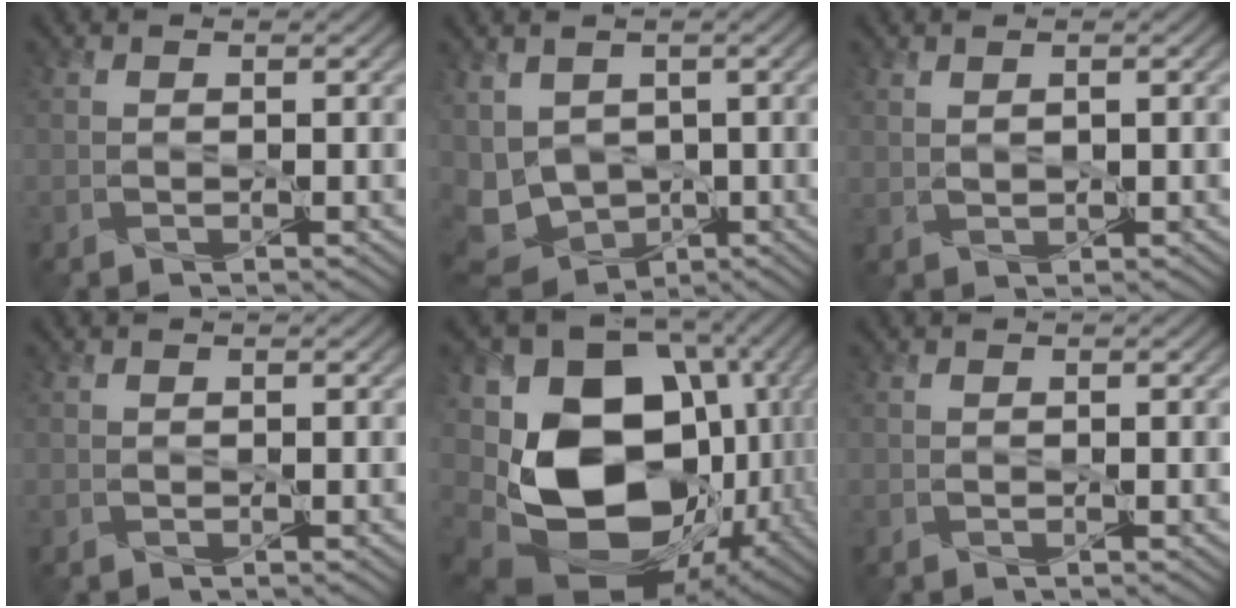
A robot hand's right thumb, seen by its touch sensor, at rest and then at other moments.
{"total": 8.1, "force": [0.4, 6.7, 4.7], "torque": [-0.132, -0.012, 0.019]}
{"total": 1.2, "force": [0.8, 0.5, 0.7], "torque": [-0.020, -0.001, 0.024]}
{"total": 0.0}
{"total": 19.6, "force": [-1.9, 14.6, 13.0], "torque": [-0.278, -0.041, 0.000]}
{"total": 0.0}